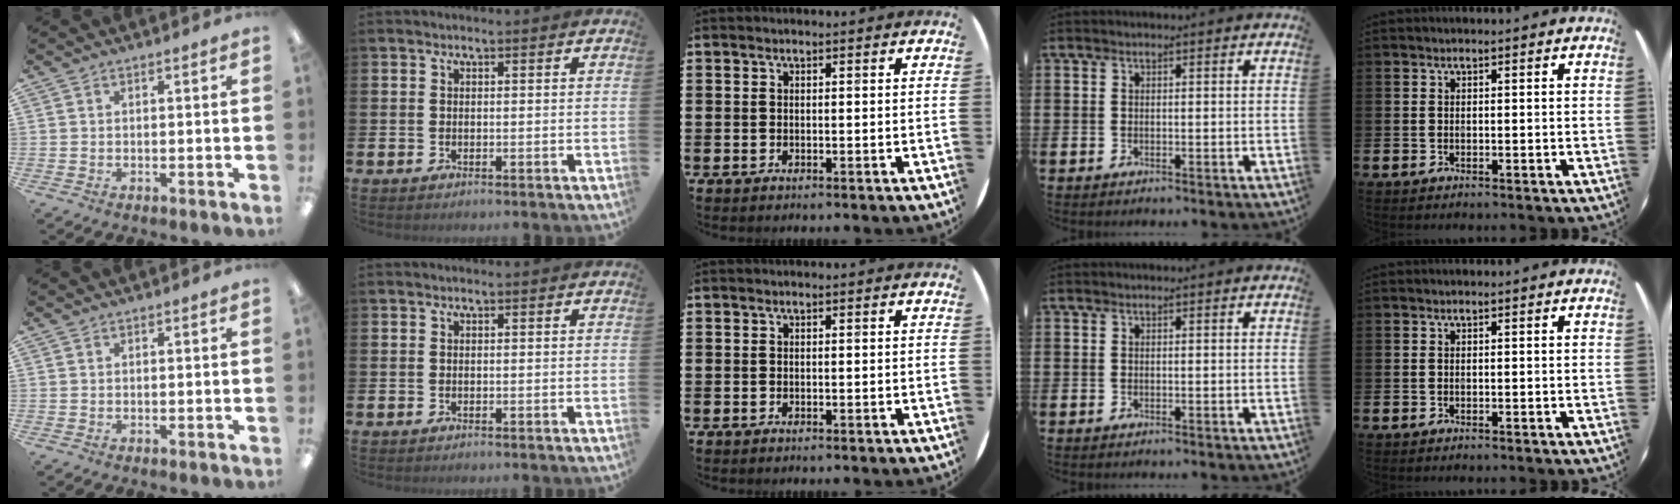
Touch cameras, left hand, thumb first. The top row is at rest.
{}